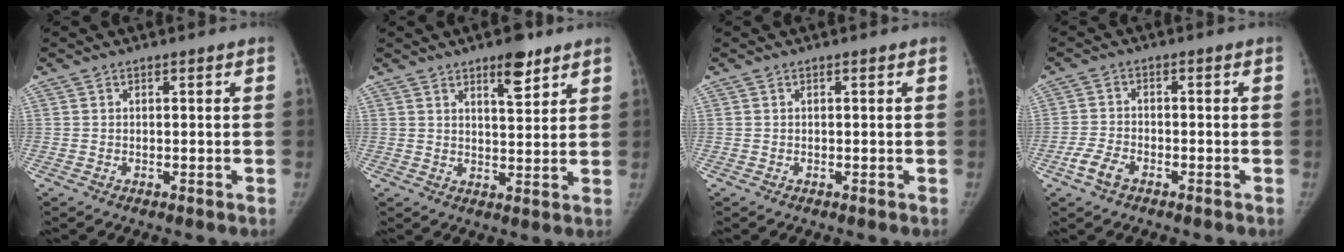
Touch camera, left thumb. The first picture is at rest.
{"total": 6.4, "force": [4.2, 2.3, 4.2], "torque": [-0.045, -0.027, 0.061]}
{"total": 0.0}
{"total": 4.3, "force": [-2.6, 2.4, 2.6], "torque": [-0.055, 0.011, -0.051]}